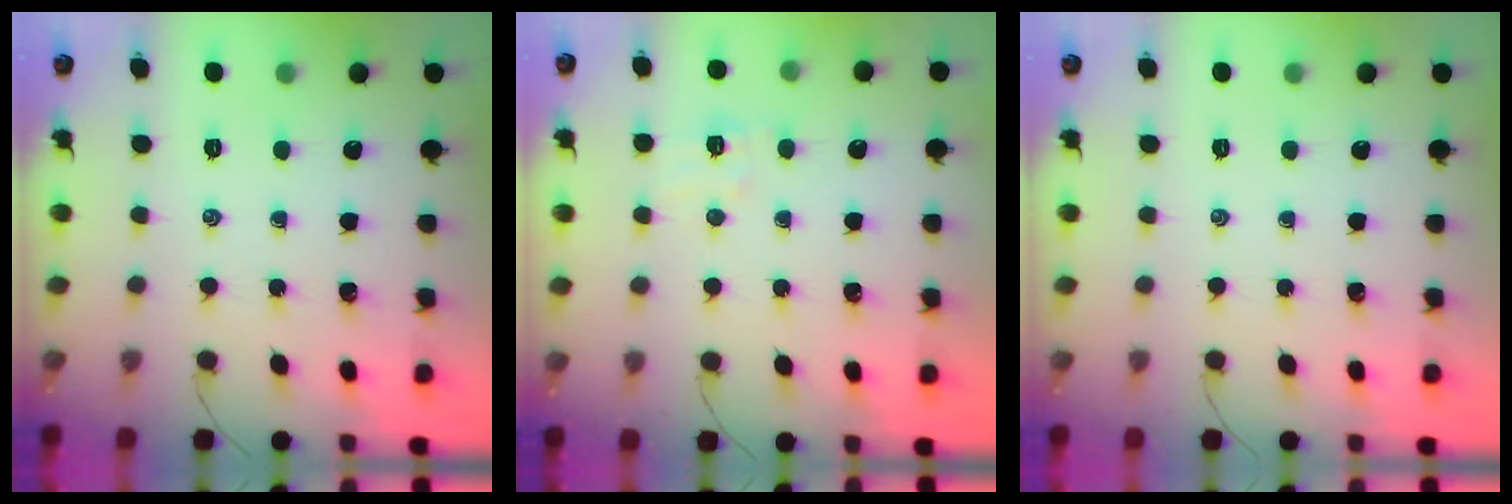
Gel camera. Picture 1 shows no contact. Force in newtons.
{"total": 6.5, "press": 6.4, "slide": 1.0}
{"total": 0.0}